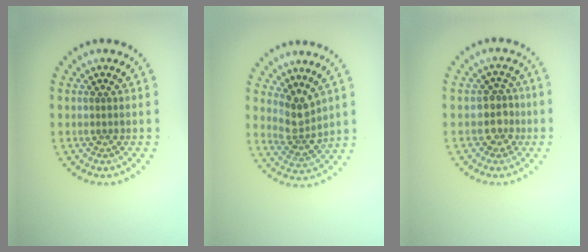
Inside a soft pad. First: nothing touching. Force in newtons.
{"total": 2.8, "press": 2.2, "slide": 1.7}
{"total": 2.1, "press": 1.8, "slide": 1.1}